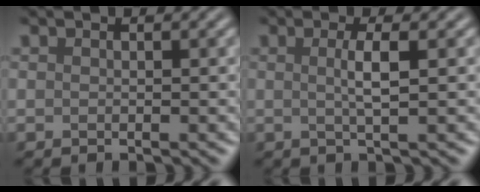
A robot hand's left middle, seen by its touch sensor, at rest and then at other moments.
{"total": 2.3, "force": [0.2, 0.5, 2.2], "torque": [-0.040, 0.003, 0.000]}